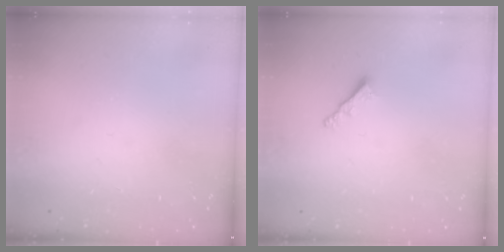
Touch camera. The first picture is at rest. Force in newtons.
{"total": 2.1, "press": 2.0, "slide": 0.5}